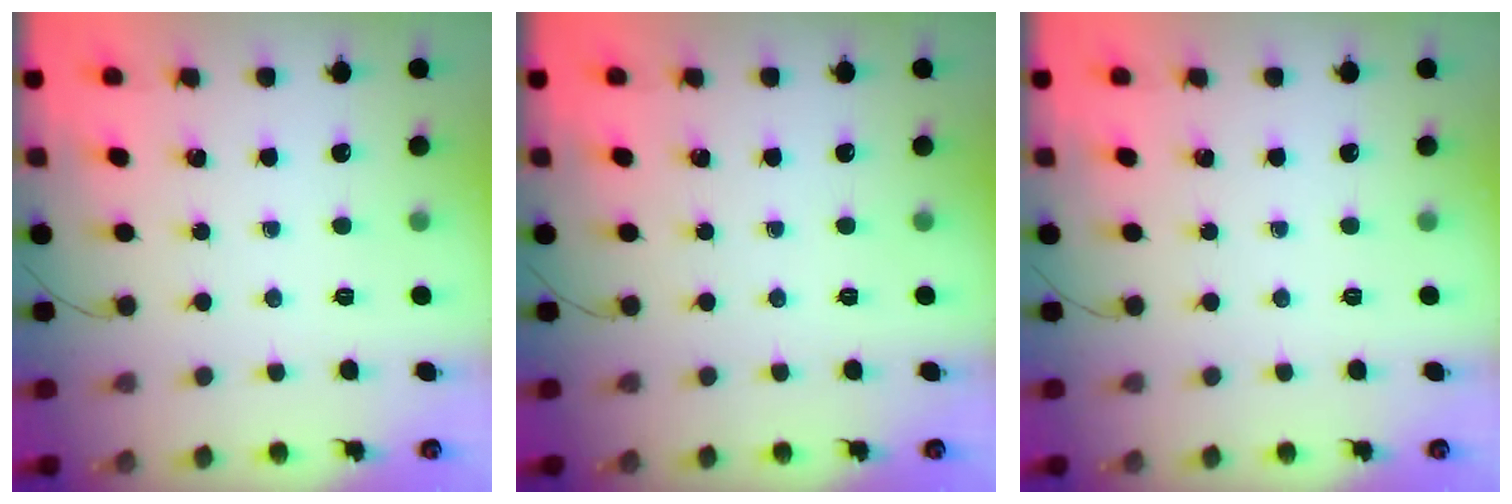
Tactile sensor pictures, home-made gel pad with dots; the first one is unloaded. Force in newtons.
{"total": 0.0}
{"total": 0.0}